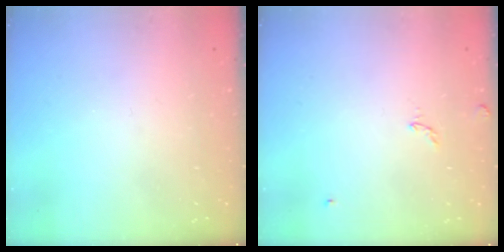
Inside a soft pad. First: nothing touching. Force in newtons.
{"total": 2.8, "press": 2.8, "slide": 0.3}